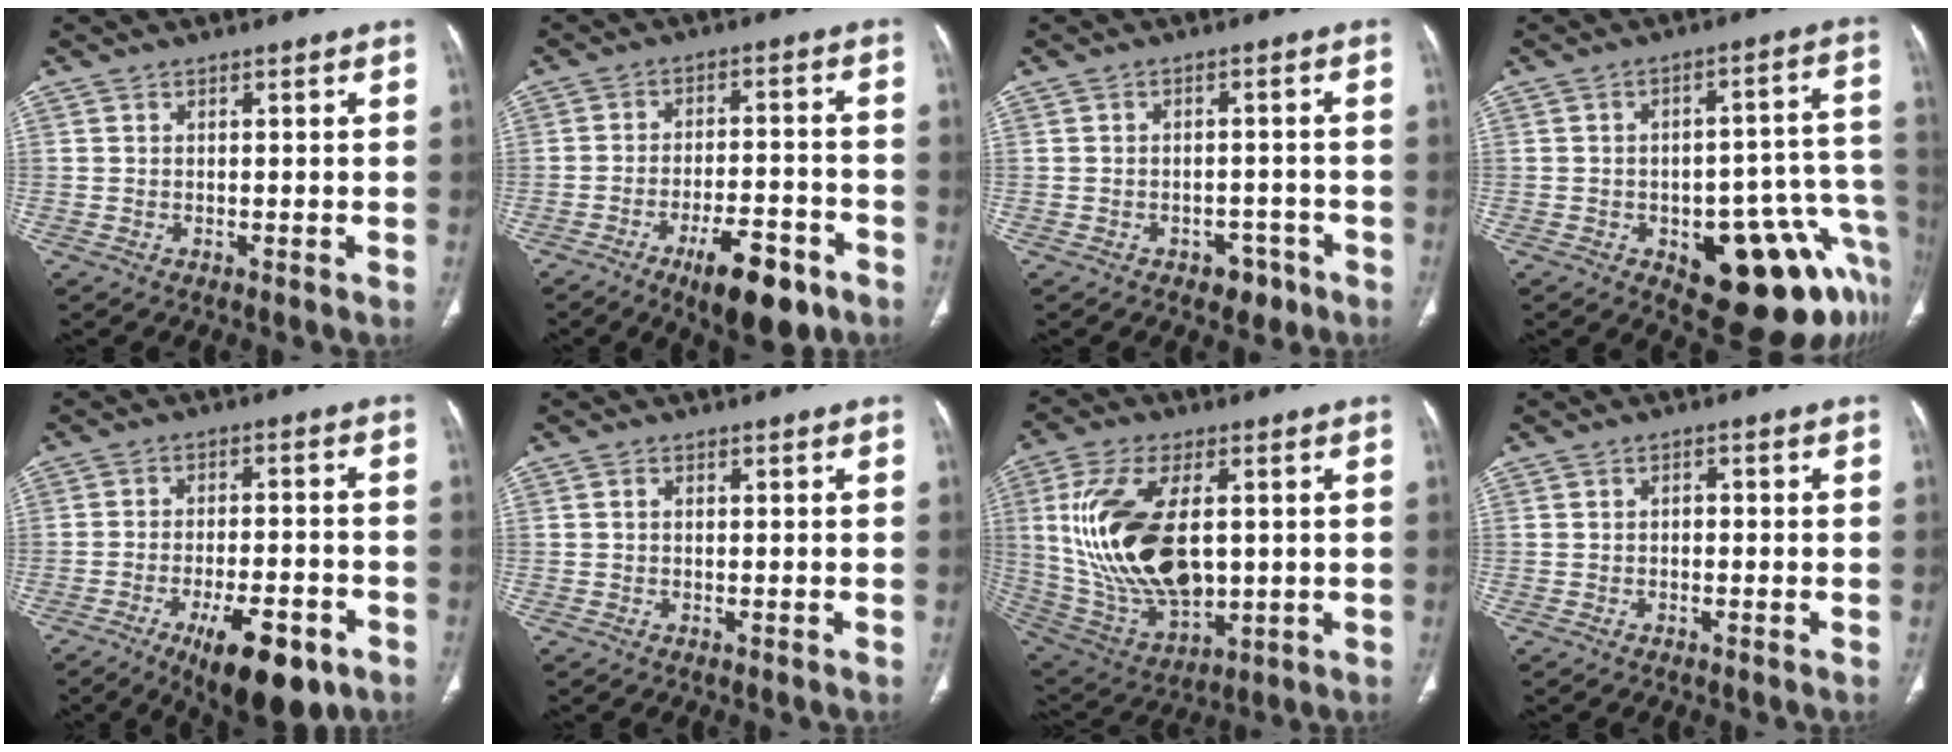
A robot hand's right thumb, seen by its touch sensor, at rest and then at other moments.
{"total": 12.6, "force": [-7.3, 4.5, 9.2], "torque": [-0.128, 0.033, -0.105]}
{"total": 4.1, "force": [-2.5, 2.8, 1.6], "torque": [-0.003, 0.021, -0.026]}
{"total": 21.0, "force": [-9.0, 9.2, 16.6], "torque": [-0.121, 0.069, -0.100]}
{"total": 14.5, "force": [-7.9, 5.4, 11.0], "torque": [-0.154, 0.026, -0.108]}
{"total": 0.5, "force": [0.0, 0.4, 0.3], "torque": [-0.007, 0.001, 0.000]}
{"total": 22.4, "force": [2.2, 12.1, 18.7], "torque": [-0.368, -0.017, 0.057]}
{"total": 1.2, "force": [-0.3, 0.8, 0.8], "torque": [-0.007, 0.004, -0.007]}